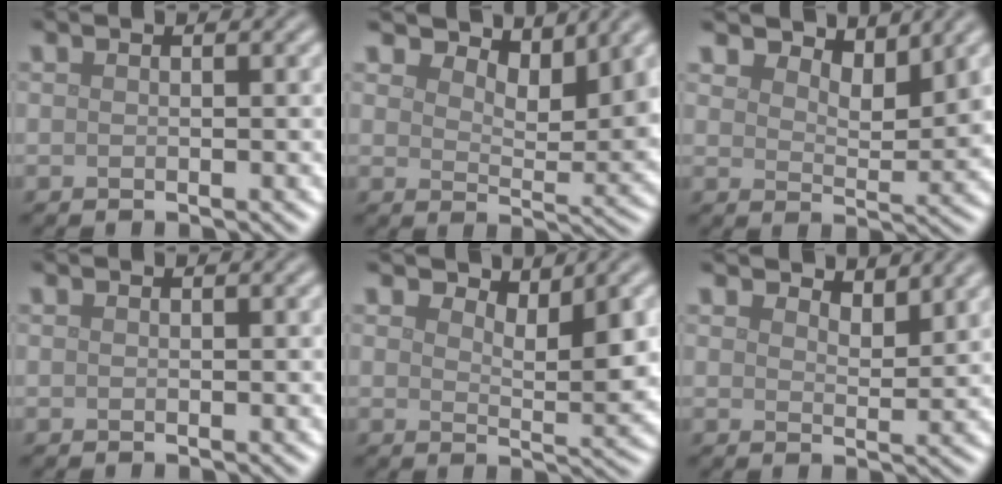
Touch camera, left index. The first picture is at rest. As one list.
[{"total": 5.0, "force": [4.2, 1.6, 2.1], "torque": [-0.038, -0.004, 0.064]}, {"total": 4.1, "force": [3.7, 1.2, 1.4], "torque": [-0.029, -0.002, 0.057]}, {"total": 0.0}, {"total": 3.4, "force": [2.4, 1.1, 2.2], "torque": [-0.031, -0.005, 0.035]}, {"total": 2.8, "force": [2.7, 0.5, 0.7], "torque": [-0.011, -0.002, 0.039]}]